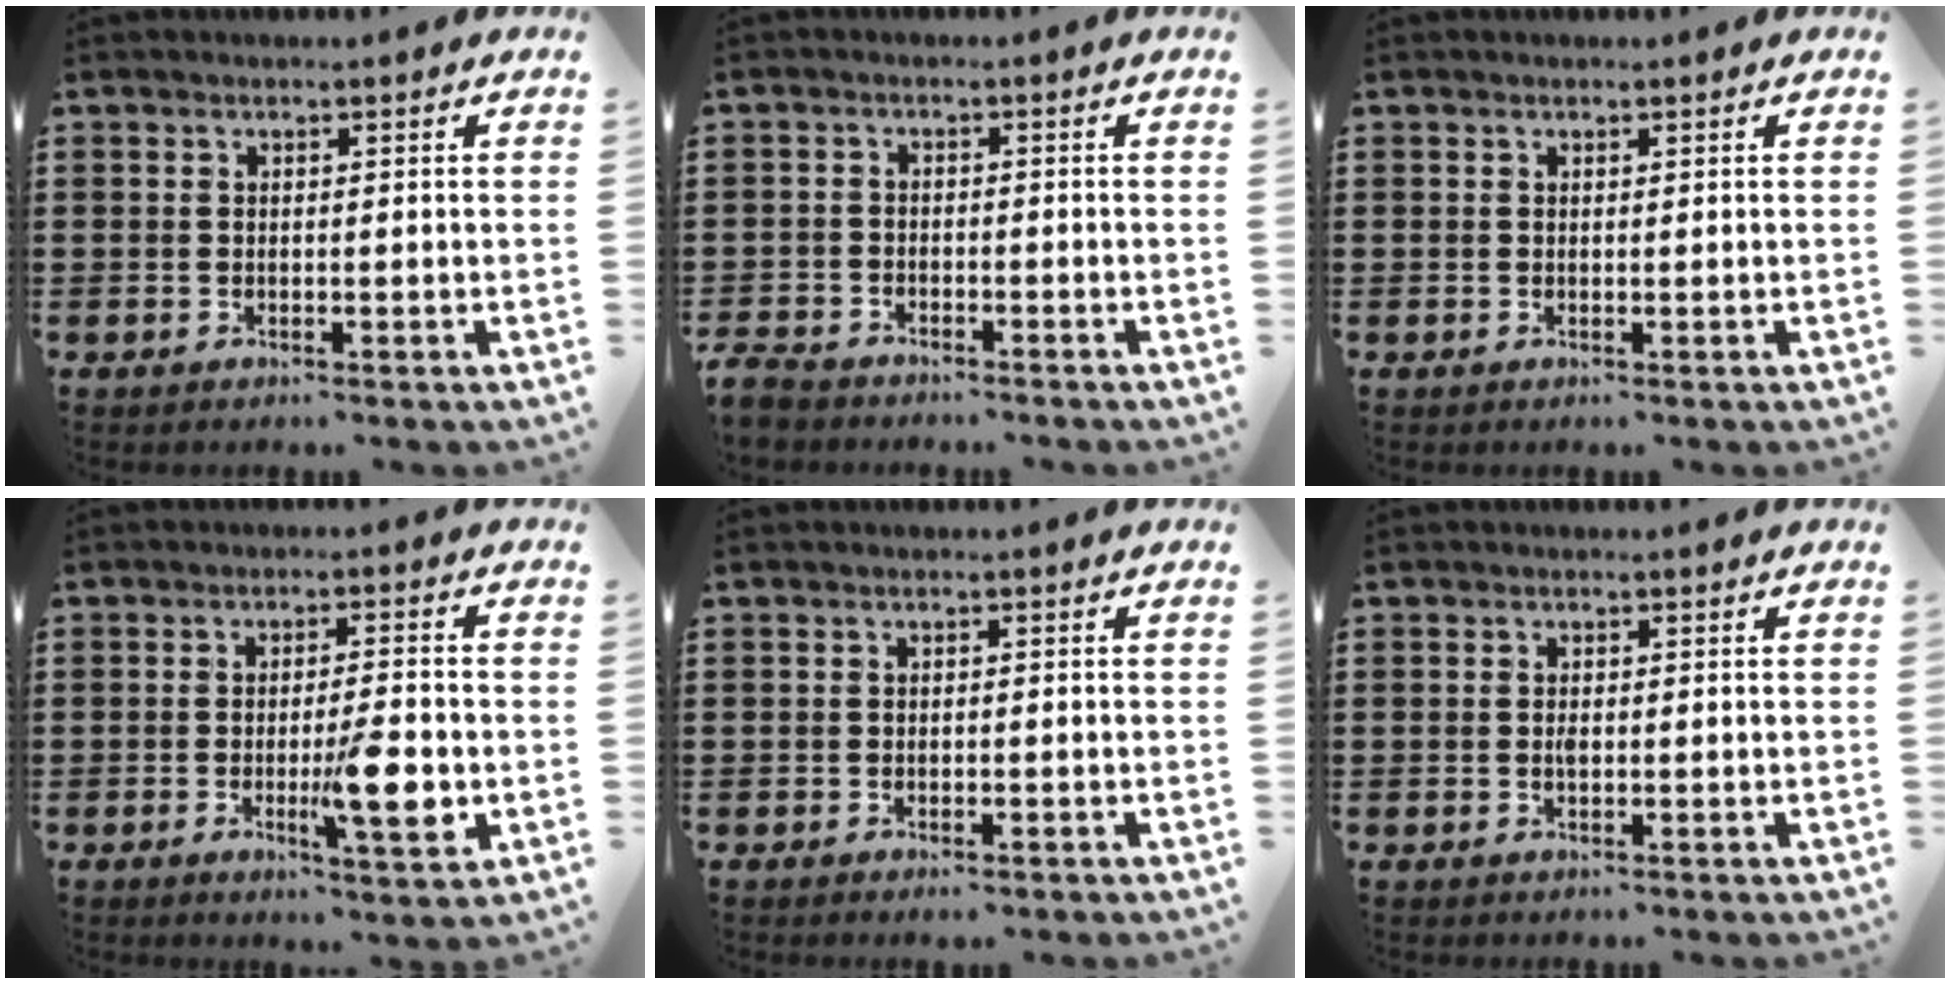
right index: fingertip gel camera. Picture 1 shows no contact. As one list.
[{"total": 2.8, "force": [-2.7, 0.5, 0.2], "torque": [-0.022, -0.003, -0.064]}, {"total": 0.0}, {"total": 9.0, "force": [-2.2, 1.7, 8.6], "torque": [-0.132, -0.016, -0.037]}, {"total": 0.9, "force": [-0.8, 0.2, 0.5], "torque": [-0.013, -0.004, -0.014]}, {"total": 1.0, "force": [-0.1, 0.5, 0.9], "torque": [-0.019, -0.001, -0.003]}]